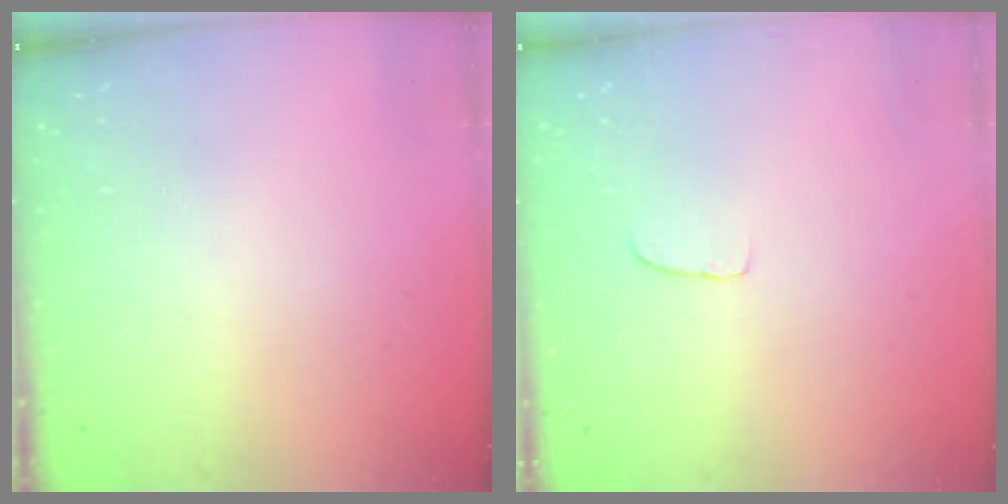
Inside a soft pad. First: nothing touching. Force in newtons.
{"total": 2.6, "press": 2.6, "slide": 0.2}